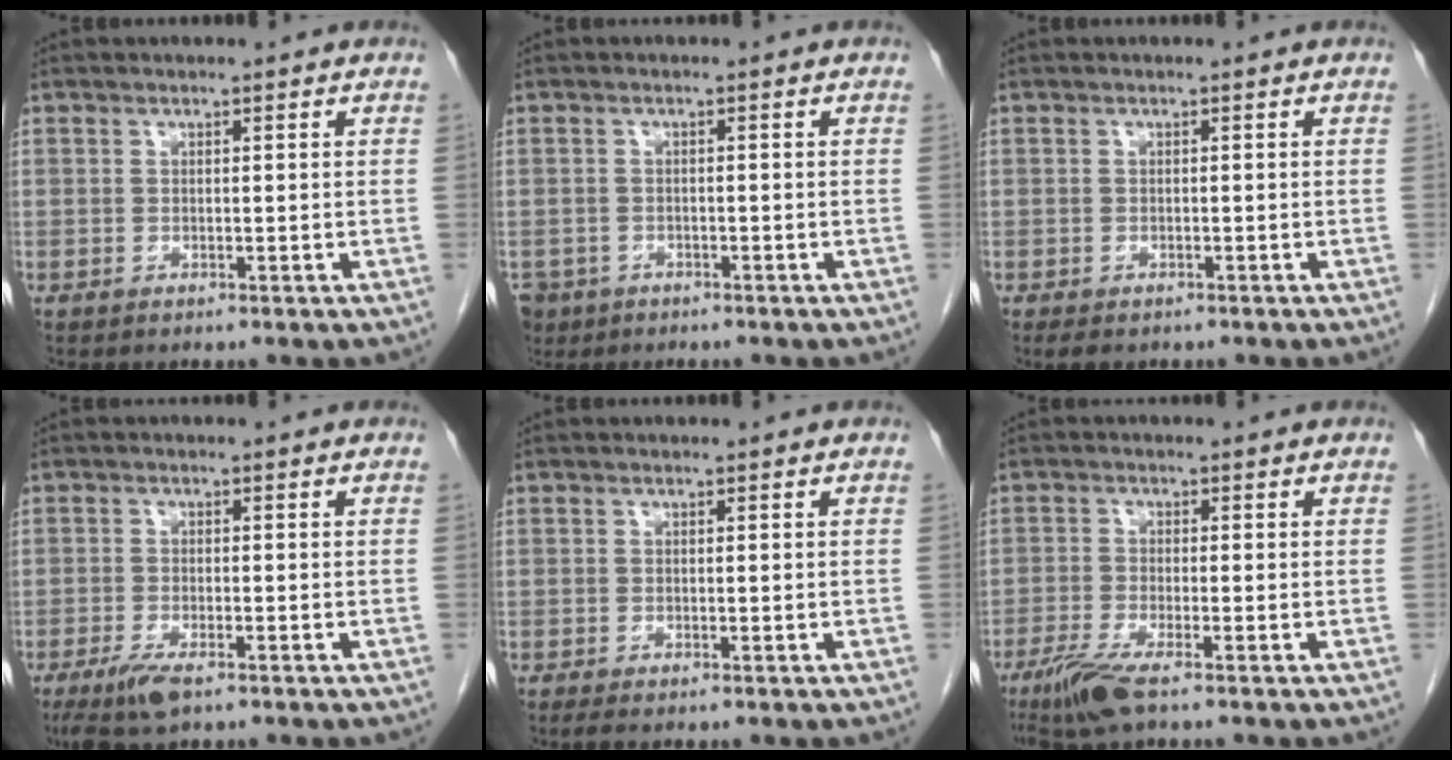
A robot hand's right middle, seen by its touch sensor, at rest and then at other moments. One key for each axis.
{"total": 4.7, "fx": -3.1, "fy": 3.4, "fz": 0.8, "tx": -0.019, "ty": 0.001, "tz": -0.050}
{"total": 2.7, "fx": -2.0, "fy": 1.3, "fz": 1.3, "tx": -0.020, "ty": -0.003, "tz": -0.023}
{"total": 4.7, "fx": -3.0, "fy": 1.1, "fz": 3.4, "tx": -0.071, "ty": -0.011, "tz": -0.052}
{"total": 0.6, "fx": -0.5, "fy": 0.0, "fz": 0.4, "tx": -0.011, "ty": -0.002, "tz": -0.007}
{"total": 5.3, "fx": -3.6, "fy": 0.3, "fz": 3.9, "tx": -0.081, "ty": -0.017, "tz": -0.071}